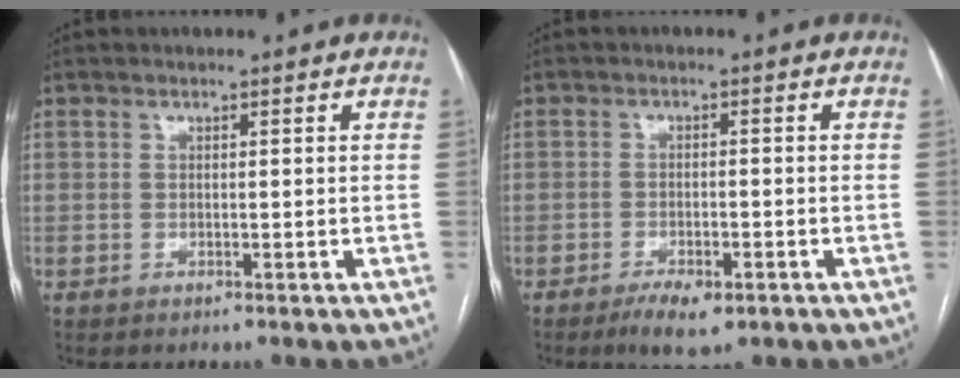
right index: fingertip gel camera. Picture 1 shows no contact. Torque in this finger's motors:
{"motor_torque": [0.20, -0.14, 0.16, 0.05]}